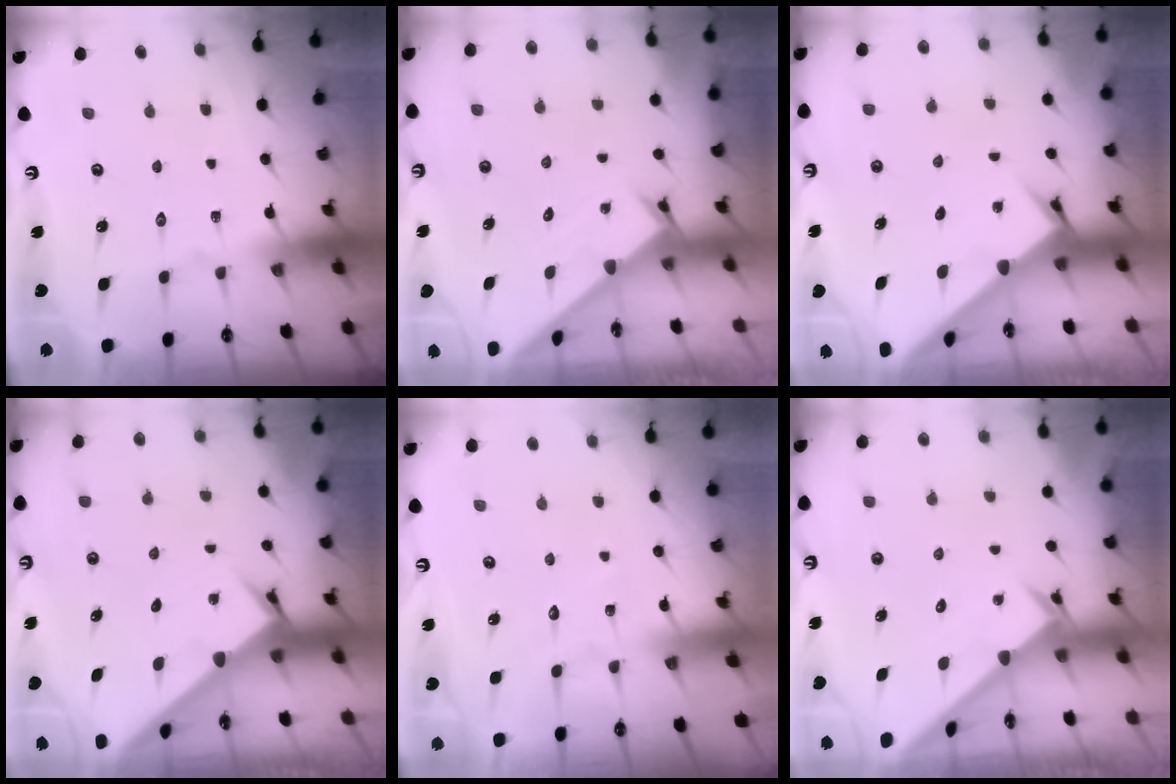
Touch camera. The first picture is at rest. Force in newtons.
{"total": 1.6, "press": 1.6, "slide": 0.1}
{"total": 2.5, "press": 2.5, "slide": 0.3}
{"total": 2.5, "press": 2.5, "slide": 0.3}
{"total": 2.6, "press": 2.6, "slide": 0.3}
{"total": 2.6, "press": 2.6, "slide": 0.2}